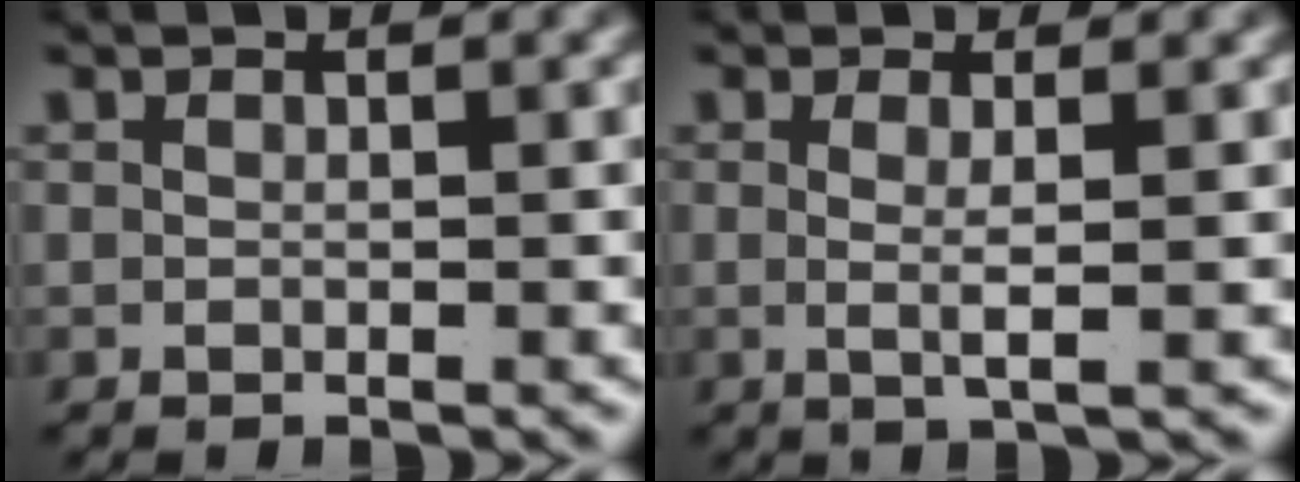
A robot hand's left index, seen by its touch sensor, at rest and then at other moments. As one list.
[{"total": 2.2, "force": [0.1, -0.3, 2.1], "torque": [-0.041, -0.015, 0.010]}]